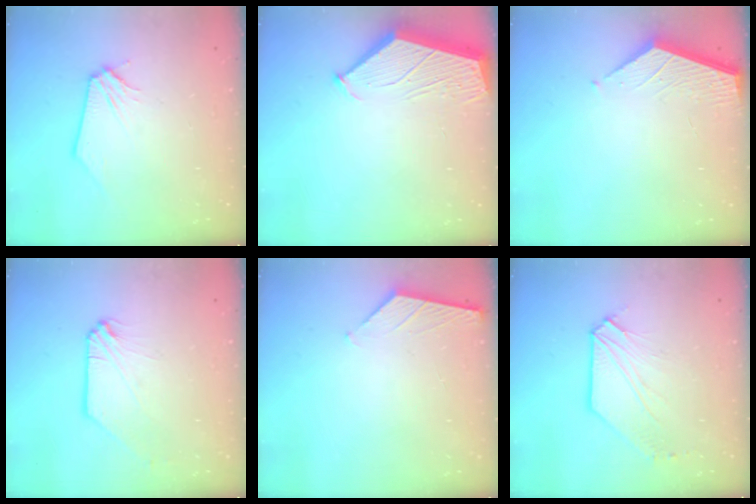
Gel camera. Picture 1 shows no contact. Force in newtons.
{"total": 4.7, "press": 4.7, "slide": 0.5}
{"total": 1.9, "press": 1.9, "slide": 0.2}
{"total": 0.8, "press": 0.8, "slide": 0.2}
{"total": 1.2, "press": 1.1, "slide": 0.2}
{"total": 3.8, "press": 3.8, "slide": 0.2}